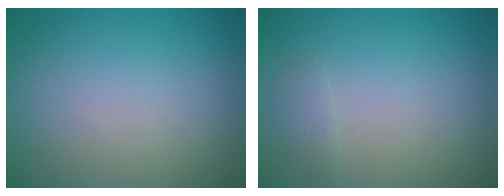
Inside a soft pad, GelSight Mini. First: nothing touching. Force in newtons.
{"total": 0.9, "press": 0.9, "slide": 0.0}